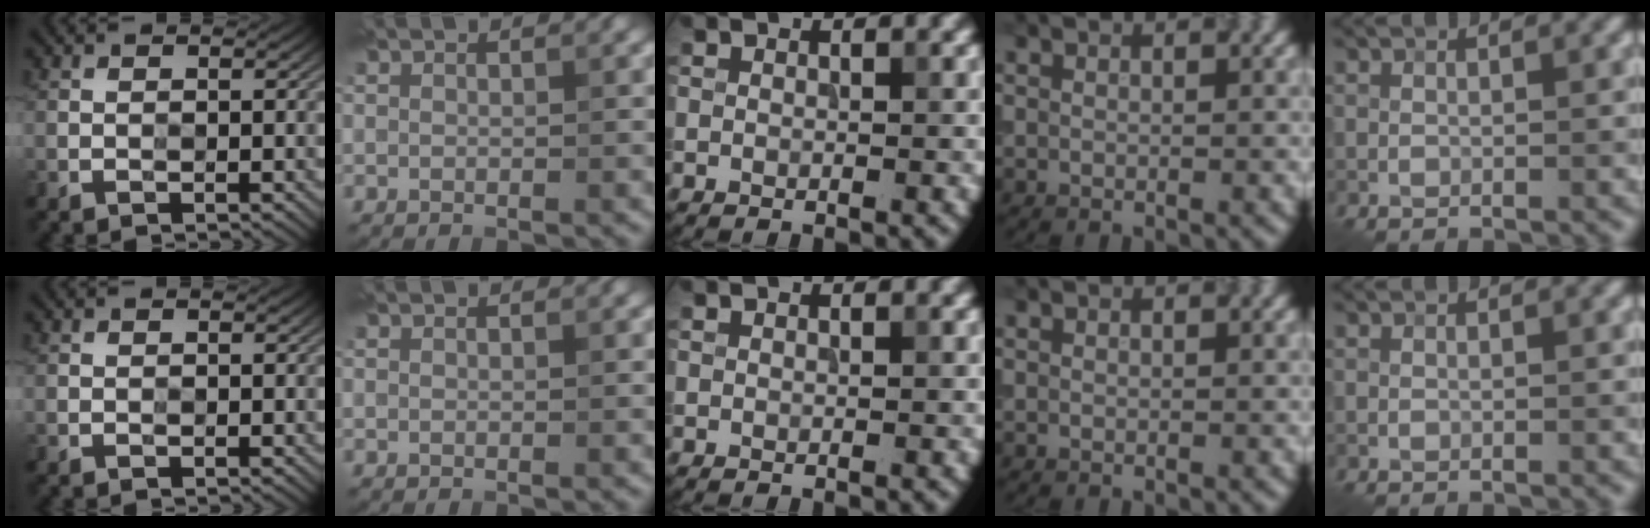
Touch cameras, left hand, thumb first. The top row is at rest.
{}